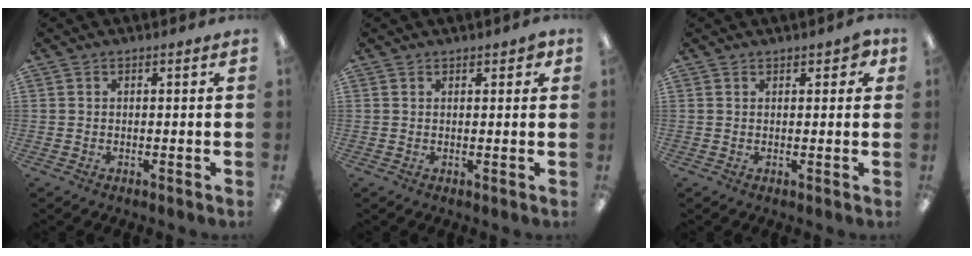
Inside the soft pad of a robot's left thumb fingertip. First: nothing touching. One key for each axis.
{"total": 2.0, "fx": 1.4, "fy": 1.0, "fz": 1.0, "tx": -0.014, "ty": 0.001, "tz": 0.022}
{"total": 2.9, "fx": 1.6, "fy": 1.6, "fz": 1.8, "tx": -0.021, "ty": 0.001, "tz": 0.025}